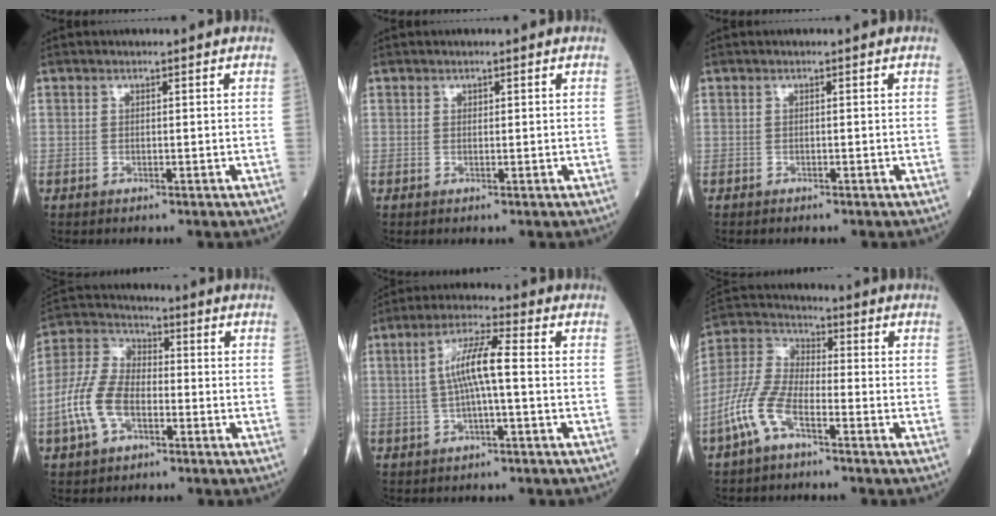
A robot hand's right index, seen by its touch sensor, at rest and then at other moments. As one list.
[{"total": 0.0}, {"total": 0.5, "force": [-0.5, 0.1, 0.1], "torque": [-0.005, 0.000, -0.009]}, {"total": 10.2, "force": [-3.2, 5.9, 7.6], "torque": [-0.189, 0.017, -0.067]}, {"total": 7.1, "force": [0.1, 0.6, 7.1], "torque": [-0.139, 0.015, -0.001]}, {"total": 9.2, "force": [-4.7, 3.5, 7.1], "torque": [-0.179, 0.005, -0.101]}]